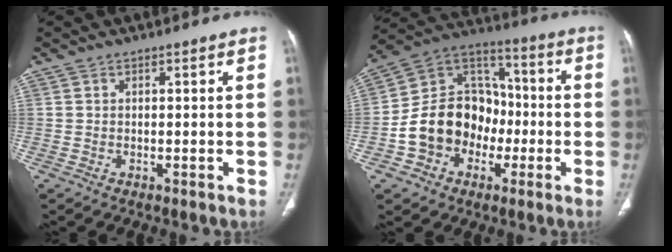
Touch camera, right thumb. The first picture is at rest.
{"total": 16.6, "force": [-4.0, 13.5, 8.8], "torque": [-0.109, 0.056, -0.071]}